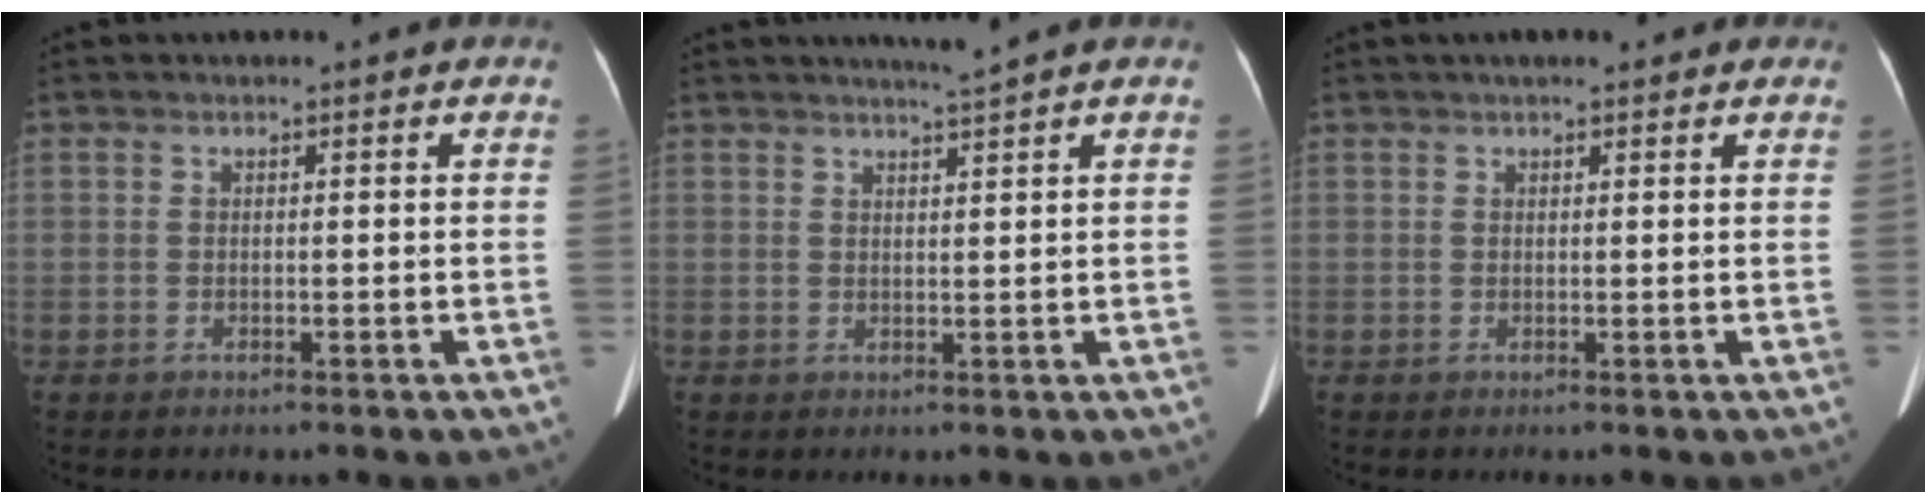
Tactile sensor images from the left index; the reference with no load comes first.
{"total": 2.5, "force": [2.1, -1.0, 0.9], "torque": [-0.010, -0.005, 0.037]}
{"total": 3.9, "force": [3.0, 1.2, 2.3], "torque": [-0.028, 0.027, 0.040]}